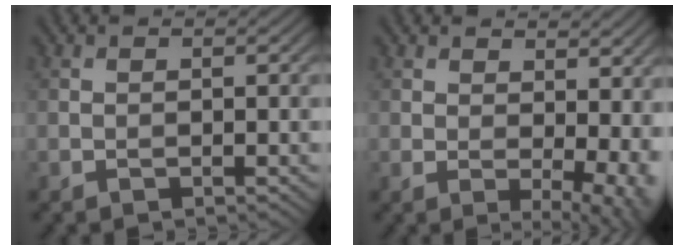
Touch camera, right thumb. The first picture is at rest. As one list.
[{"total": 8.8, "force": [1.4, 4.8, 7.3], "torque": [-0.090, -0.009, 0.043]}]